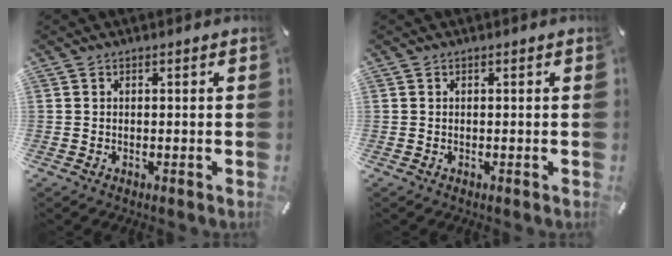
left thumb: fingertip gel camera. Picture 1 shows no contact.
{"total": 0.0}